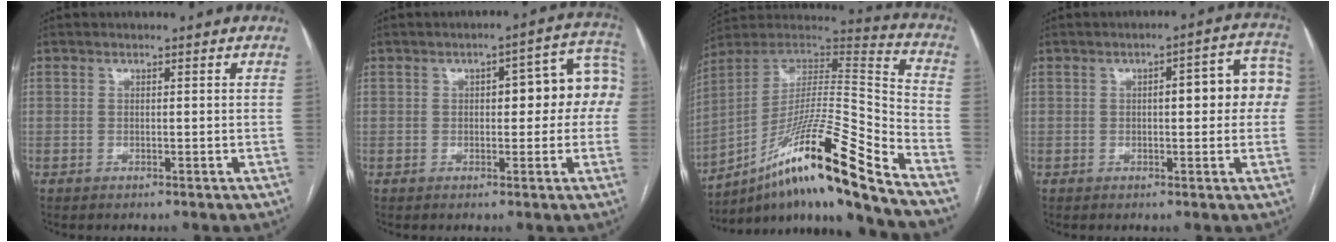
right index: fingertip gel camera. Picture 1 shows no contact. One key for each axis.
{"total": 9.8, "fx": 0.9, "fy": 3.6, "fz": 9.1, "tx": -0.105, "ty": 0.047, "tz": 0.011}
{"total": 22.5, "fx": -14.9, "fy": -0.3, "fz": 16.8, "tx": -0.278, "ty": 0.003, "tz": -0.264}
{"total": 8.6, "fx": 0.8, "fy": 2.6, "fz": 8.1, "tx": -0.092, "ty": 0.035, "tz": 0.005}